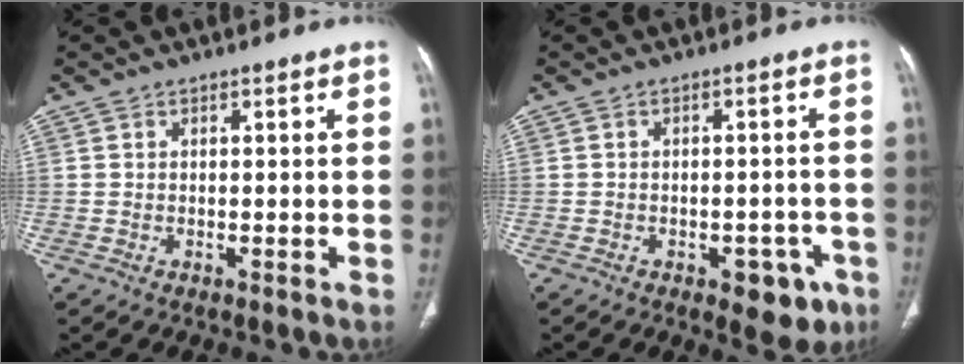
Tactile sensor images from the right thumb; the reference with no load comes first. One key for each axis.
{"total": 7.2, "fx": -3.7, "fy": 4.0, "fz": 4.7, "tx": -0.030, "ty": 0.018, "tz": -0.041}